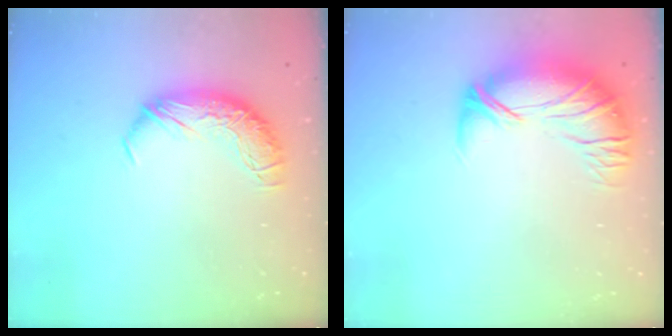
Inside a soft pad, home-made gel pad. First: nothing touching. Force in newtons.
{"total": 2.5, "press": 0.1, "slide": 2.5}